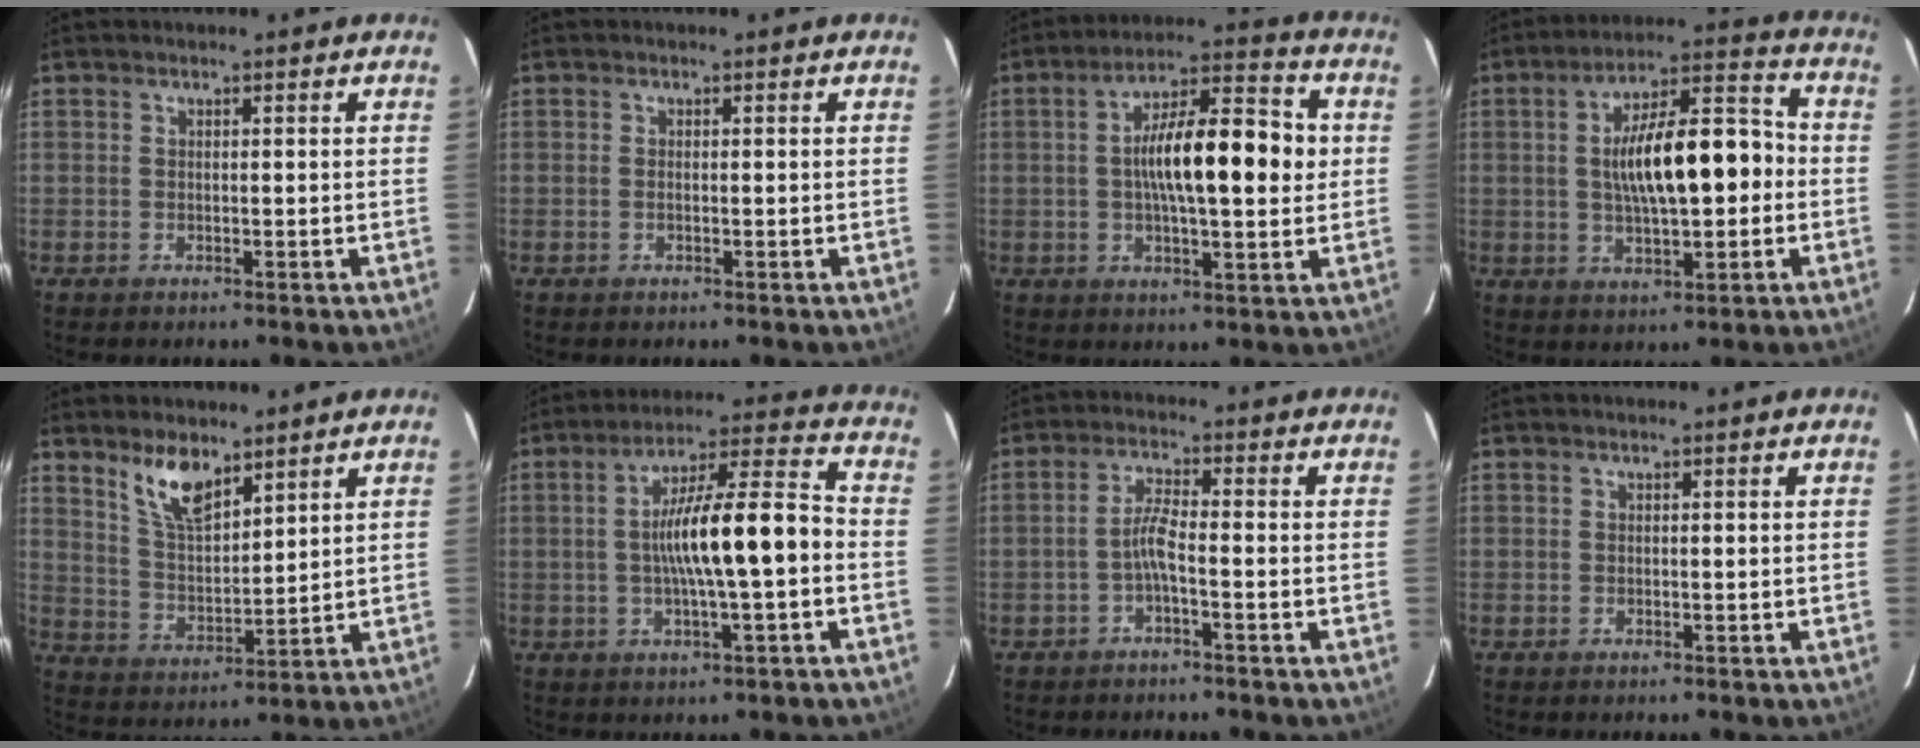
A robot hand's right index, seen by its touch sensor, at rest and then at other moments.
{"total": 0.0}
{"total": 15.0, "force": [1.0, 4.4, 14.3], "torque": [-0.237, 0.022, 0.012]}
{"total": 15.0, "force": [-0.4, 5.4, 14.0], "torque": [-0.229, 0.026, 0.001]}
{"total": 8.6, "force": [6.2, 3.0, 5.1], "torque": [-0.092, 0.001, 0.127]}
{"total": 13.2, "force": [-1.8, 1.6, 13.0], "torque": [-0.210, 0.017, -0.023]}
{"total": 3.3, "force": [-1.6, -0.2, 2.8], "torque": [-0.065, 0.007, -0.033]}
{"total": 0.0}